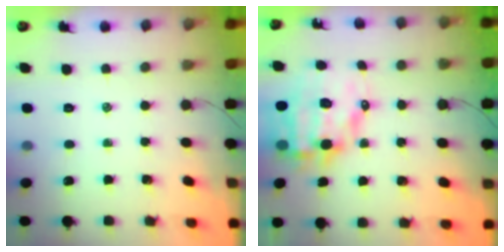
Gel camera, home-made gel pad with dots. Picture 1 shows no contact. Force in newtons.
{"total": 11.7, "press": 11.2, "slide": 3.1}